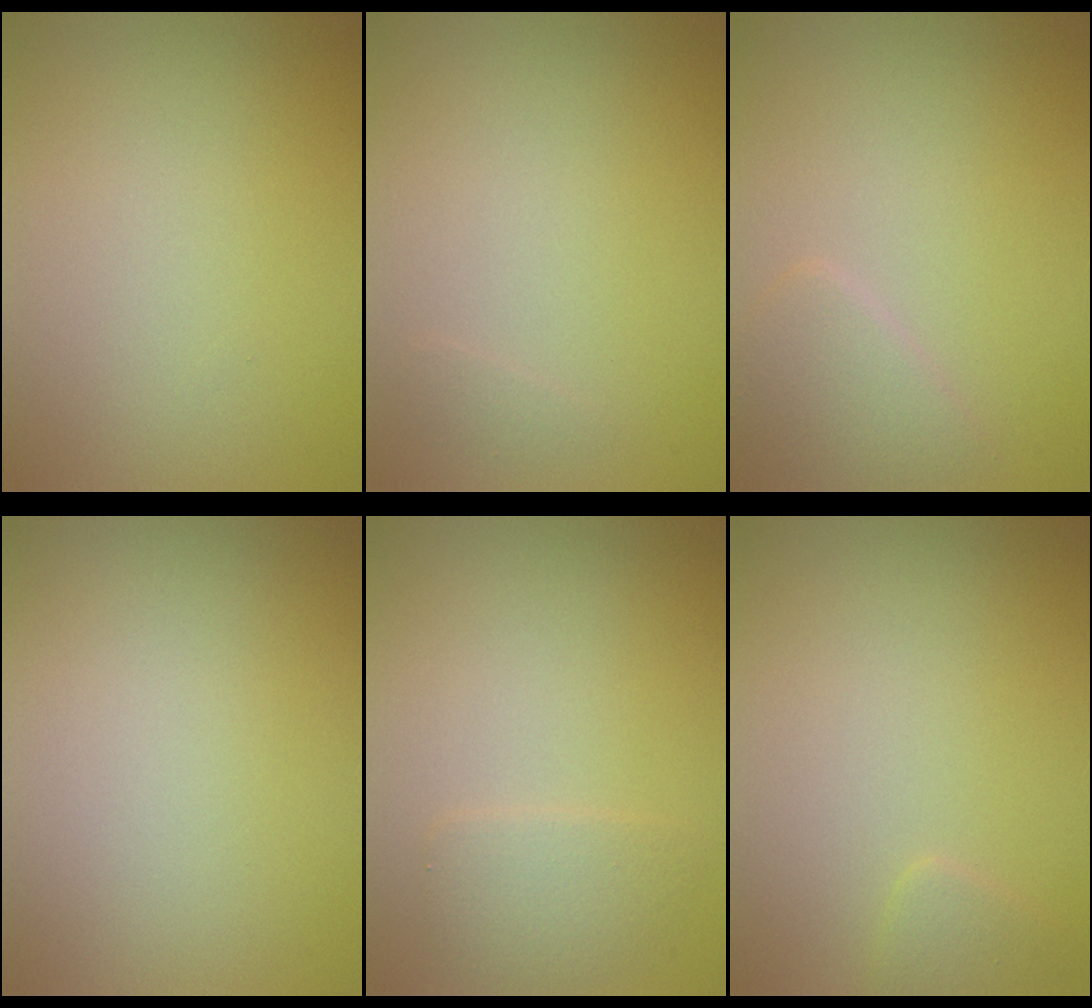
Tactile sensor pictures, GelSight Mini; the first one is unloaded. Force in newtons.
{"total": 0.5, "press": 0.5, "slide": 0.0}
{"total": 2.2, "press": 2.2, "slide": 0.1}
{"total": 0.0}
{"total": 2.0, "press": 2.0, "slide": 0.2}
{"total": 1.0, "press": 1.0, "slide": 0.0}